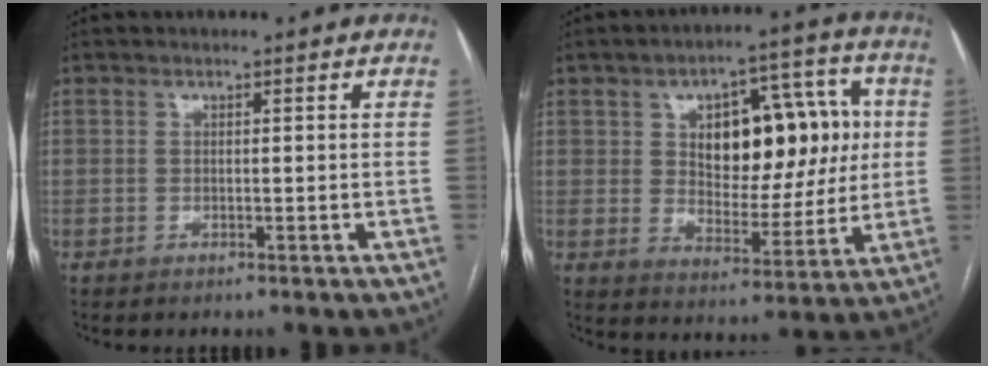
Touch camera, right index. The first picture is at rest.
{"total": 16.3, "force": [3.3, 8.5, 13.5], "torque": [-0.192, 0.034, 0.058]}